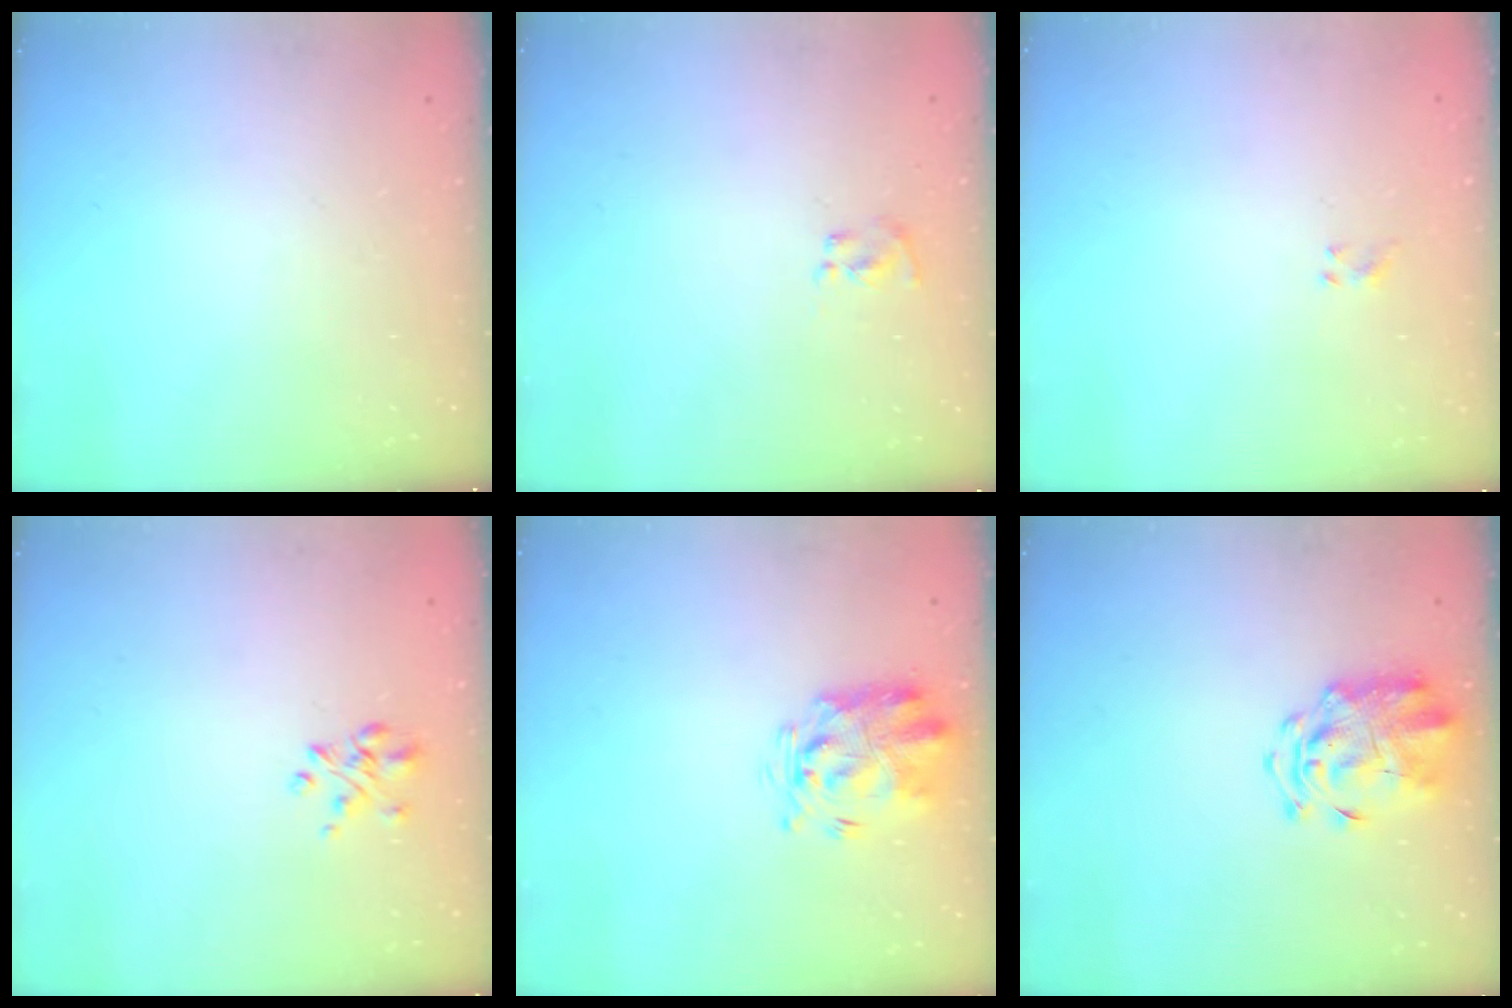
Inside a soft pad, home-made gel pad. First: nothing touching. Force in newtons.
{"total": 3.0, "press": 2.9, "slide": 0.9}
{"total": 2.9, "press": 2.7, "slide": 1.1}
{"total": 3.1, "press": 3.0, "slide": 1.0}
{"total": 3.0, "press": 2.9, "slide": 1.0}
{"total": 3.6, "press": 3.4, "slide": 1.0}